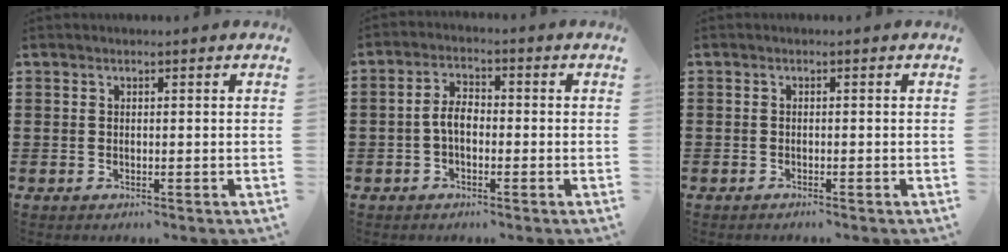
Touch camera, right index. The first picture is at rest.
{"total": 4.0, "force": [-0.9, 2.1, 3.3], "torque": [-0.074, 0.001, -0.022]}
{"total": 0.6, "force": [-0.6, -0.1, 0.1], "torque": [-0.003, -0.003, -0.012]}